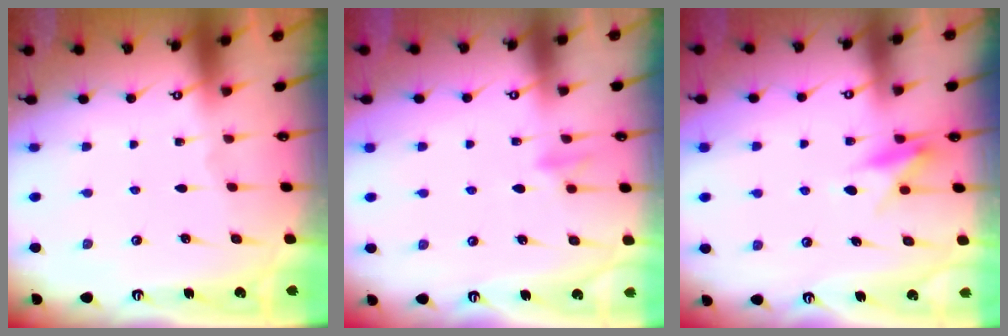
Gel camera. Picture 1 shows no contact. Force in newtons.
{"total": 9.1, "press": 9.0, "slide": 1.8}
{"total": 7.3, "press": 7.2, "slide": 0.6}